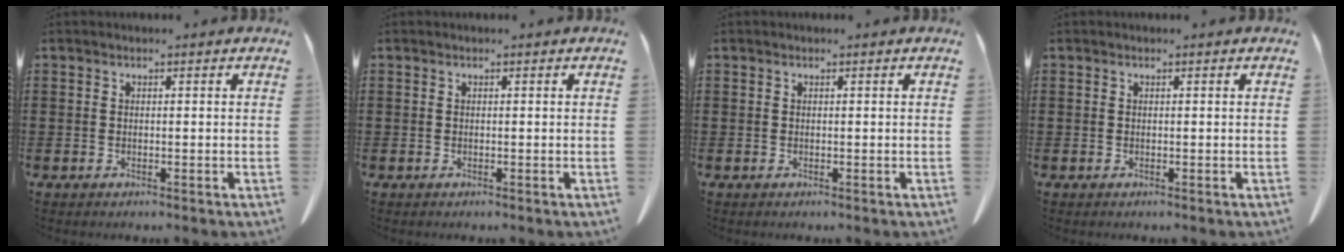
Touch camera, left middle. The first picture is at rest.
{"total": 0.0}
{"total": 0.0}
{"total": 0.0}